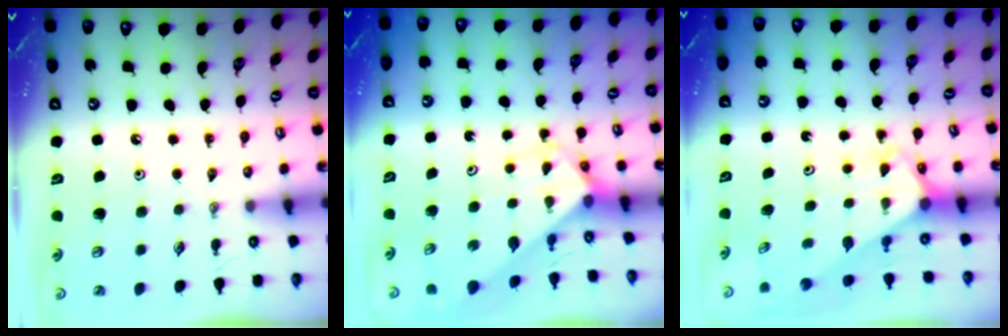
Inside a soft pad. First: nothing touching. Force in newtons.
{"total": 2.8, "press": 2.8, "slide": 0.1}
{"total": 2.6, "press": 2.6, "slide": 0.2}